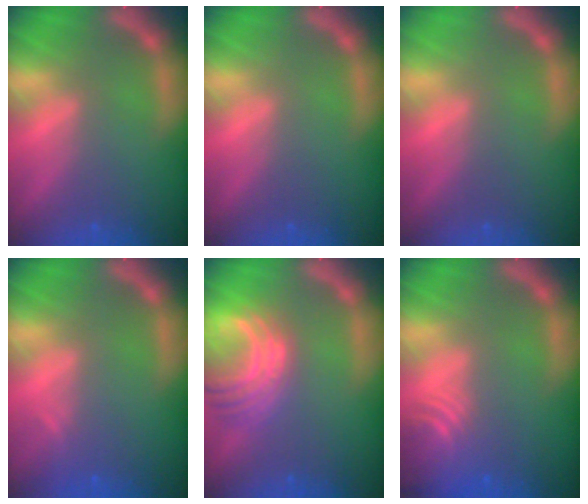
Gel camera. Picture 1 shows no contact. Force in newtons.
{"total": 0.0}
{"total": 0.0}
{"total": 0.9}
{"total": 7.6}
{"total": 5.1}